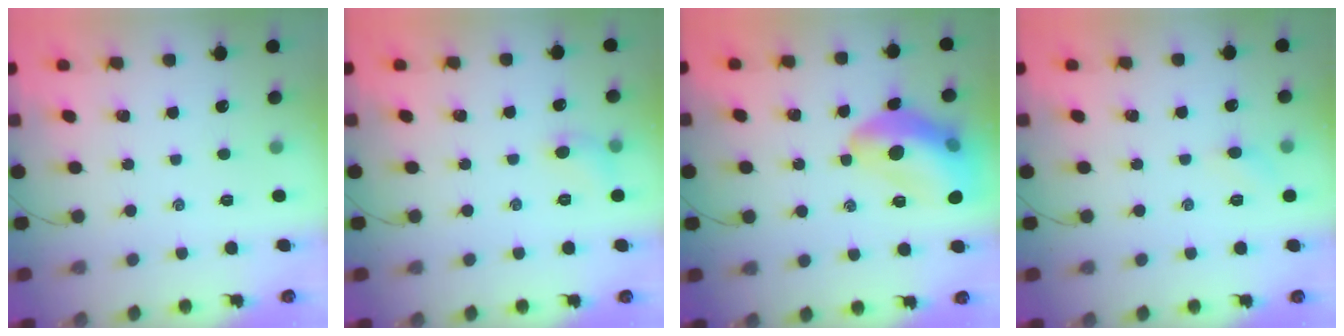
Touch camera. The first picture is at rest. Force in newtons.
{"total": 5.7, "press": 5.5, "slide": 1.5}
{"total": 16.4, "press": 16.3, "slide": 2.4}
{"total": 4.2, "press": 4.1, "slide": 1.2}